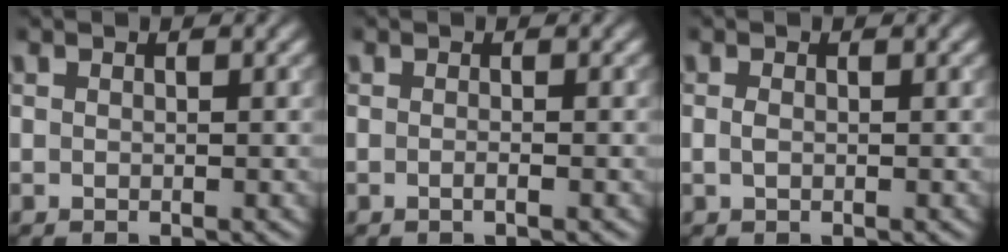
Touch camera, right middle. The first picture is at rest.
{"total": 0.8, "force": [-0.2, 0.3, 0.8], "torque": [-0.010, -0.003, -0.008]}
{"total": 0.6, "force": [-0.1, 0.3, 0.5], "torque": [-0.015, -0.001, -0.001]}